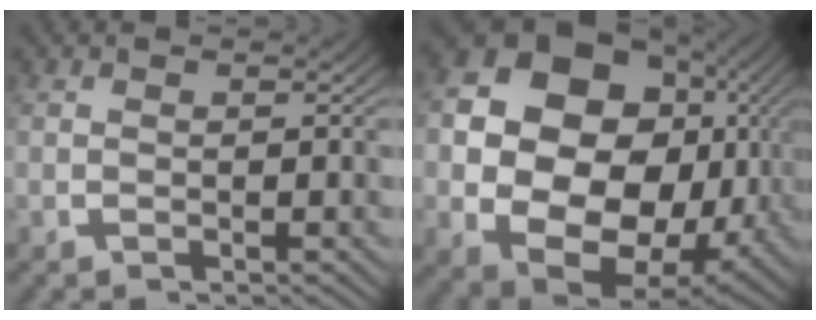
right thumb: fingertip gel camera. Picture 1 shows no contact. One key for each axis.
{"total": 19.6, "fx": 0.2, "fy": 14.4, "fz": 13.3, "tx": -0.268, "ty": -0.051, "tz": 0.014}